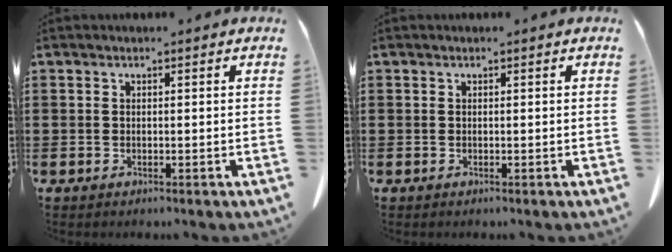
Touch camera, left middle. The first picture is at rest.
{"total": 0.0}